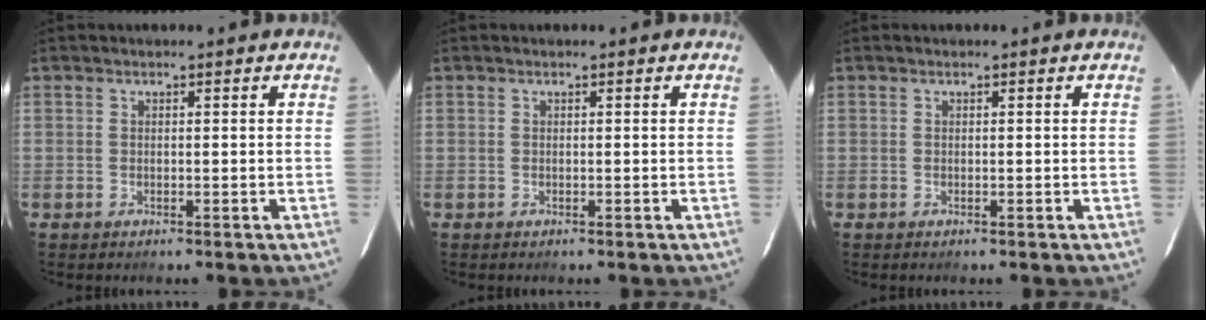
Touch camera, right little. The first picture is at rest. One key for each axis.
{"total": 0.0}
{"total": 0.0}